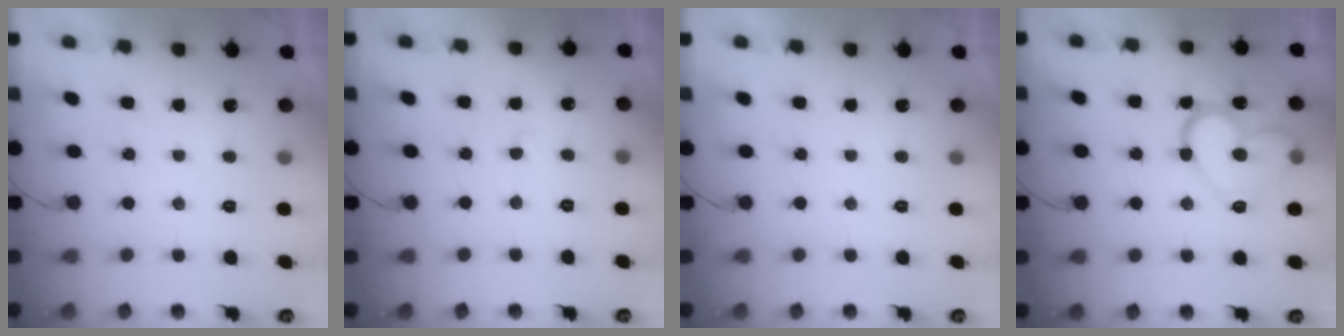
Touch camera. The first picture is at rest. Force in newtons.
{"total": 3.9, "press": 3.9, "slide": 0.2}
{"total": 0.0}
{"total": 14.2, "press": 14.1, "slide": 1.4}